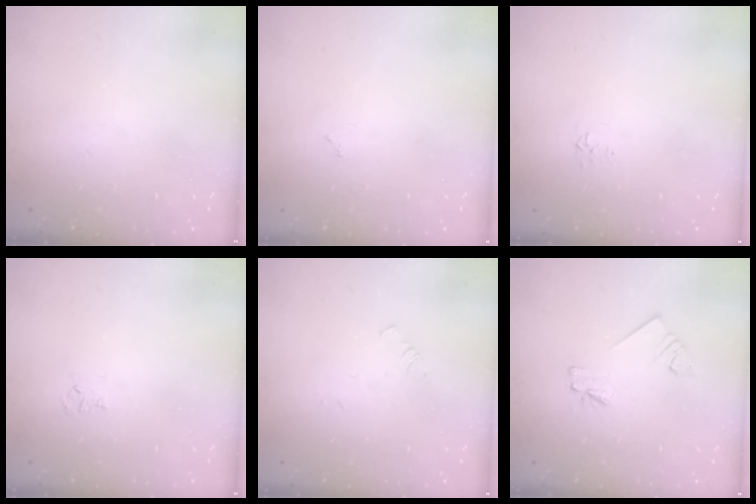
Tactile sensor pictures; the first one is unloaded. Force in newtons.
{"total": 1.8, "press": 1.8, "slide": 0.3}
{"total": 3.3, "press": 3.2, "slide": 0.4}
{"total": 3.8, "press": 3.8, "slide": 0.4}
{"total": 1.0, "press": 0.9, "slide": 0.2}
{"total": 2.3, "press": 2.3, "slide": 0.1}